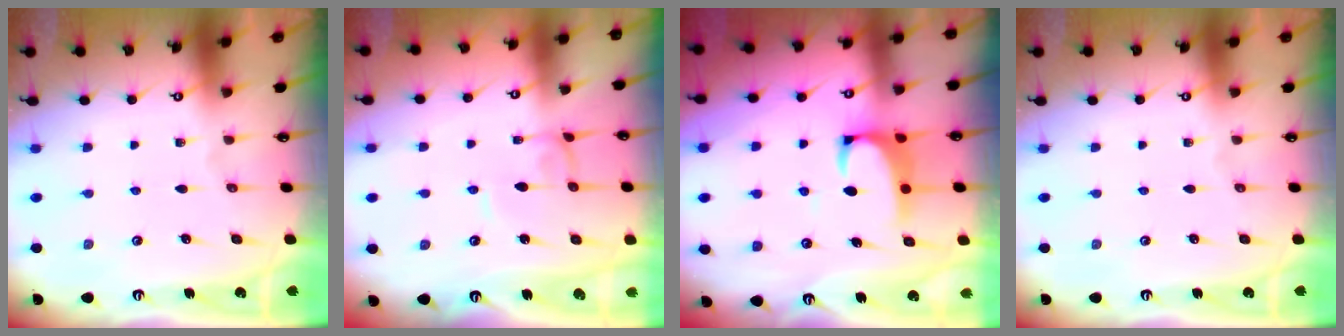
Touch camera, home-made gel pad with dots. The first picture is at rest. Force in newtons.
{"total": 1.0, "press": 1.0, "slide": 0.3}
{"total": 2.2, "press": 2.0, "slide": 0.9}
{"total": 0.0}